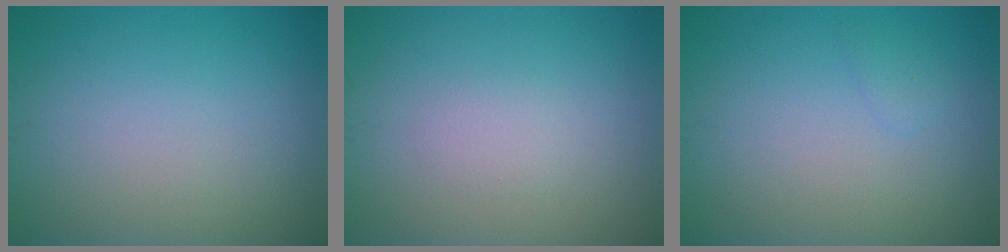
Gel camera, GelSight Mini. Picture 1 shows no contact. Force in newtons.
{"total": 1.1, "press": 1.1, "slide": 0.1}
{"total": 0.7, "press": 0.7, "slide": 0.0}